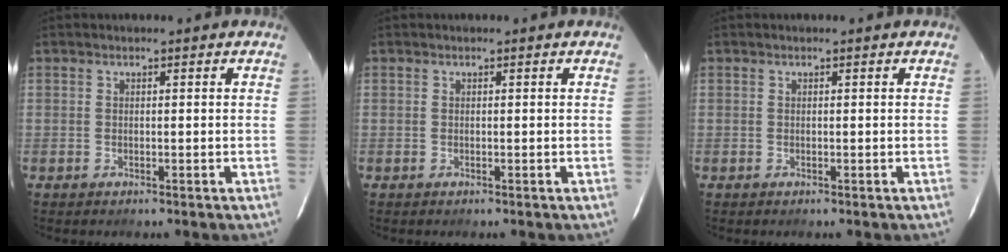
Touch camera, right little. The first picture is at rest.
{"total": 0.0}
{"total": 0.0}